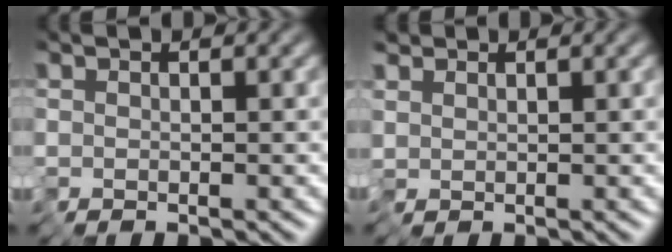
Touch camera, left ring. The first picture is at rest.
{"total": 1.2, "force": [0.9, 0.9, -0.2], "torque": [0.001, 0.006, 0.021]}